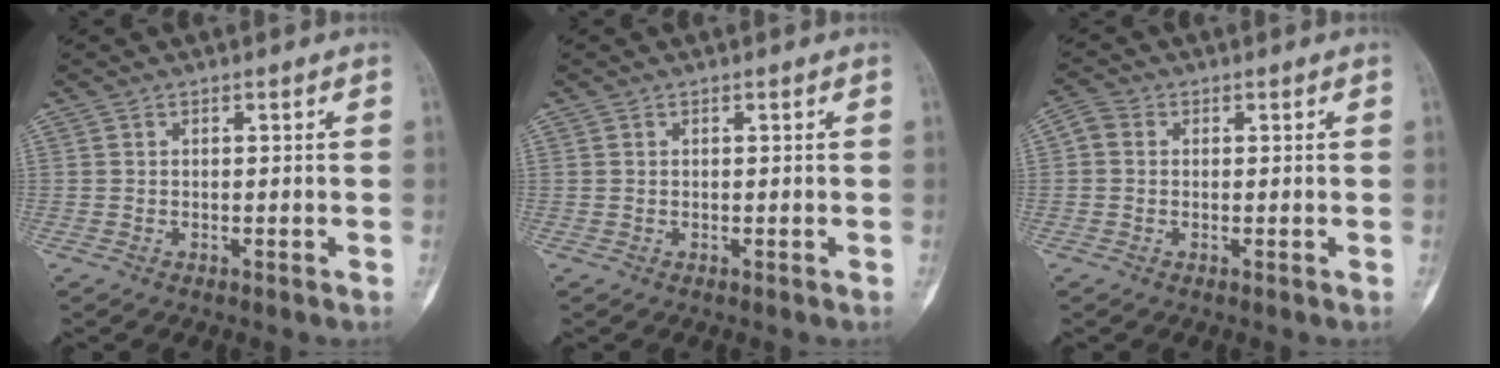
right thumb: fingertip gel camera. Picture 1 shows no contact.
{"total": 0.0}
{"total": 2.5, "force": [0.1, 2.1, 1.3], "torque": [-0.022, 0.006, -0.009]}